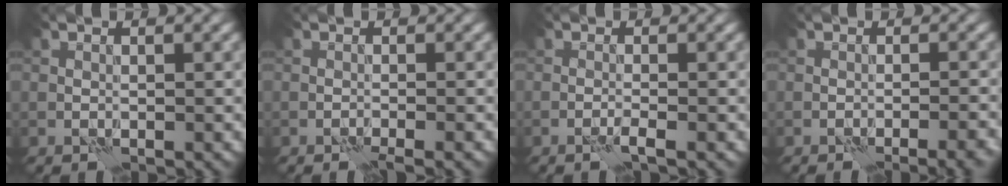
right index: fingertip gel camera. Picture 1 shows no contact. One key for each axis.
{"total": 1.6, "fx": -1.1, "fy": 0.2, "fz": 1.2, "tx": -0.015, "ty": 0.001, "tz": -0.022}
{"total": 1.4, "fx": -0.8, "fy": 0.2, "fz": 1.2, "tx": -0.018, "ty": 0.005, "tz": -0.020}
{"total": 4.4, "fx": -2.9, "fy": 1.0, "fz": 3.1, "tx": -0.034, "ty": 0.012, "tz": -0.038}